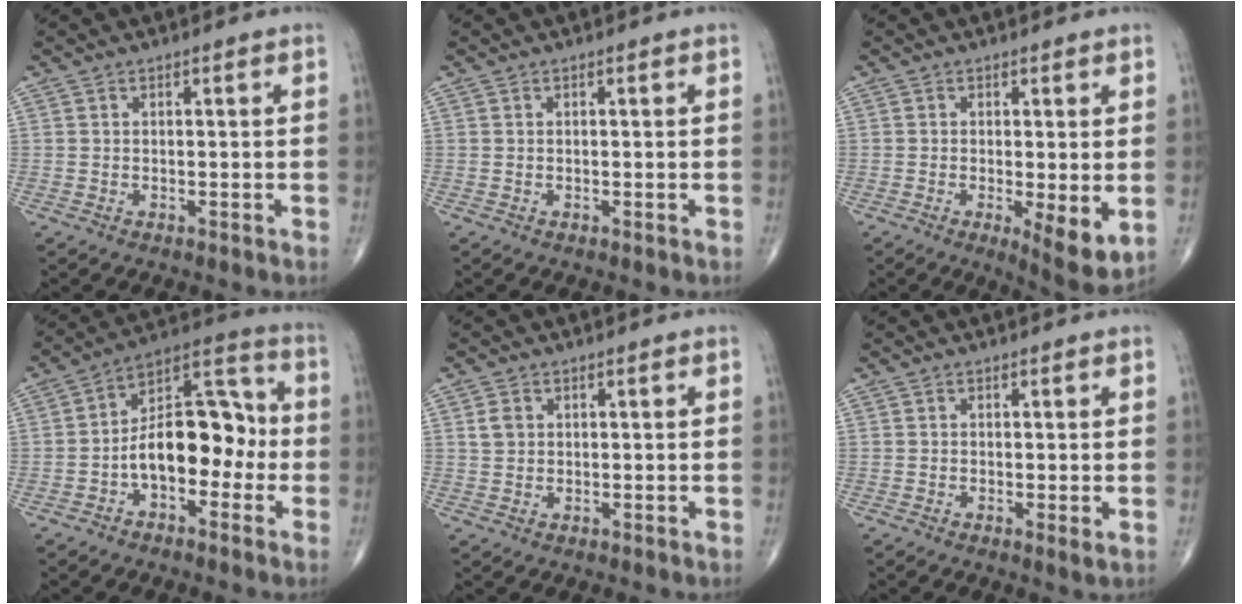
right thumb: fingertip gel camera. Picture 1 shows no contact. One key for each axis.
{"total": 0.0}
{"total": 7.0, "fx": -1.2, "fy": 1.9, "fz": 6.6, "tx": -0.101, "ty": -0.023, "tz": -0.019}
{"total": 14.5, "fx": -2.8, "fy": 8.4, "fz": 11.5, "tx": -0.156, "ty": 0.050, "tz": -0.055}
{"total": 2.4, "fx": 0.7, "fy": 1.9, "fz": 1.2, "tx": -0.018, "ty": 0.001, "tz": 0.016}
{"total": 1.4, "fx": -0.2, "fy": 0.2, "fz": 1.4, "tx": -0.029, "ty": -0.008, "tz": -0.006}